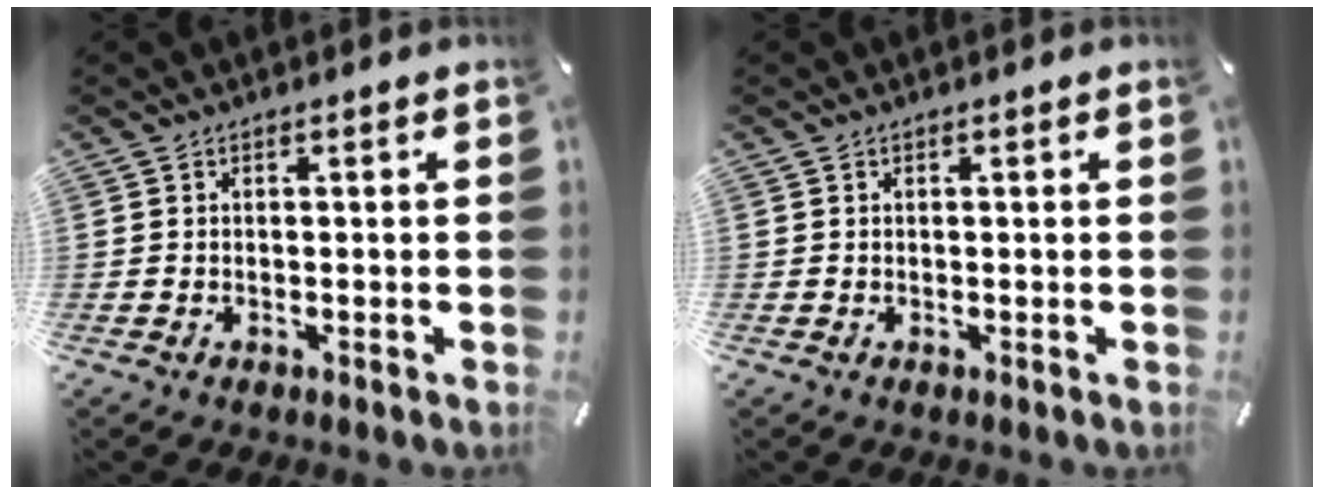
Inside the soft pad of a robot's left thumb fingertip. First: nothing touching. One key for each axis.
{"total": 0.0}